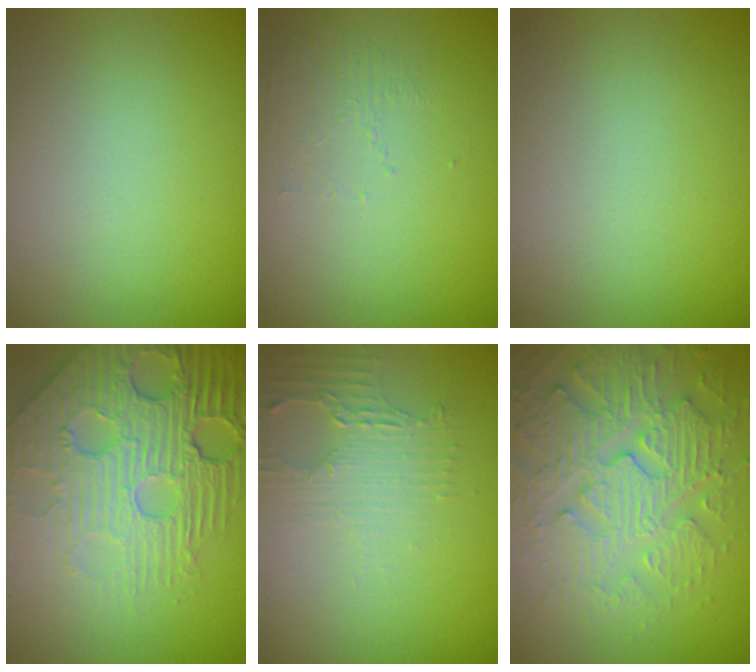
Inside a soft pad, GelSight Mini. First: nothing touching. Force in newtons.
{"total": 1.4, "press": 0.4, "slide": 1.4}
{"total": 0.0}
{"total": 8.6, "press": 5.9, "slide": 6.2}
{"total": 2.7, "press": 2.4, "slide": 1.3}
{"total": 6.1, "press": 5.3, "slide": 3.0}